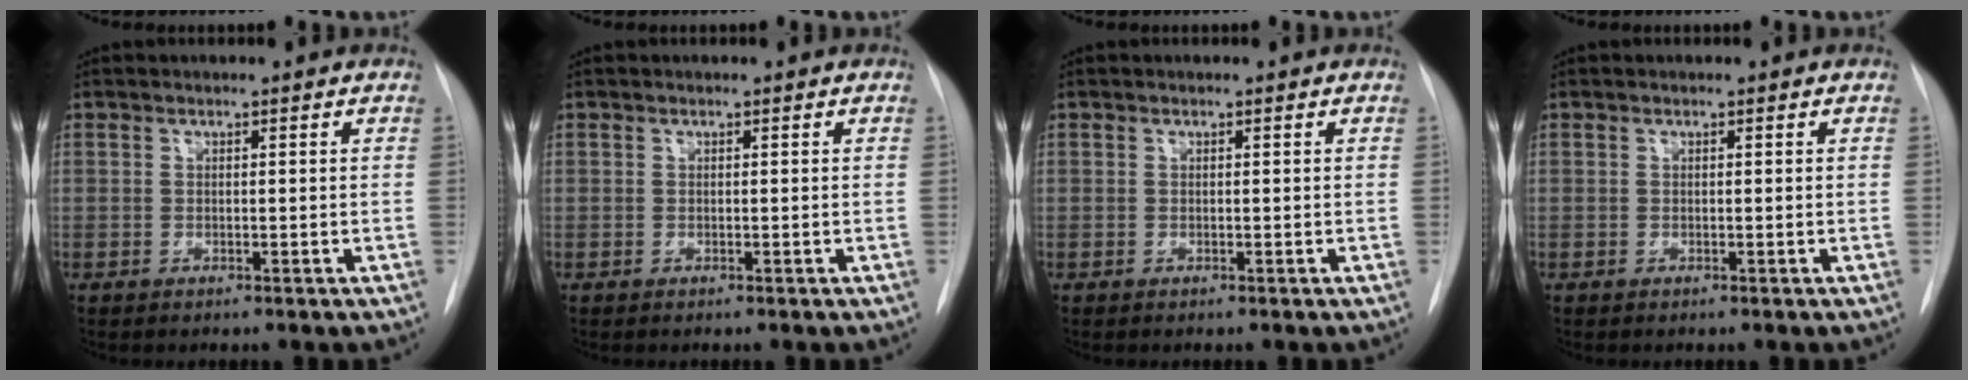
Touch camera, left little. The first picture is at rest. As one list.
[{"total": 0.0}, {"total": 0.0}, {"total": 0.0}]